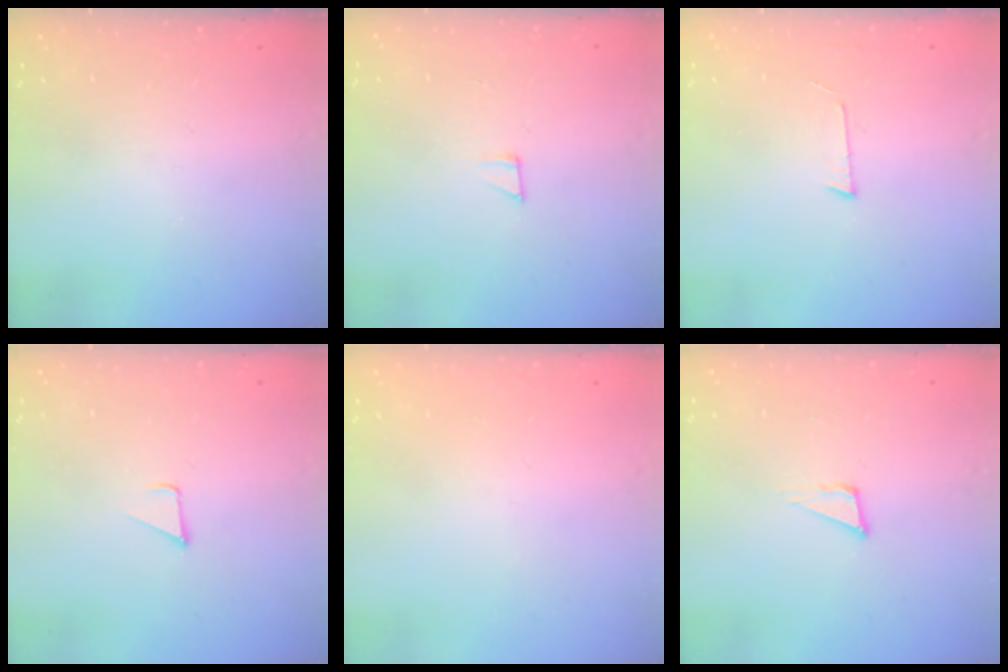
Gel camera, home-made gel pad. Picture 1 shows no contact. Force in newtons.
{"total": 3.6, "press": 3.6, "slide": 0.3}
{"total": 2.7, "press": 2.7, "slide": 0.2}
{"total": 1.7, "press": 1.7, "slide": 0.1}
{"total": 0.9, "press": 0.9, "slide": 0.0}
{"total": 3.8, "press": 3.7, "slide": 0.9}